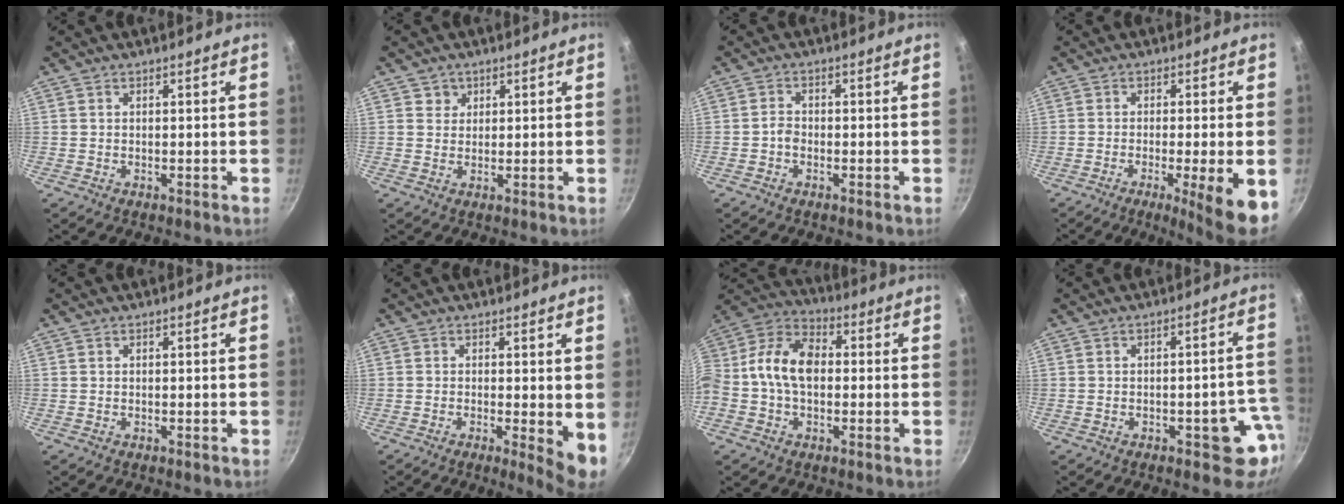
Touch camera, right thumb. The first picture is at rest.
{"total": 1.8, "force": [0.7, 1.7, 0.2], "torque": [0.008, 0.002, 0.009]}
{"total": 1.9, "force": [-0.8, 1.3, 1.0], "torque": [-0.015, 0.014, -0.019]}
{"total": 8.9, "force": [-2.9, 0.7, 8.4], "torque": [-0.124, 0.000, -0.041]}
{"total": 0.0}
{"total": 5.4, "force": [-0.2, 1.4, 5.2], "torque": [-0.065, -0.012, -0.004]}
{"total": 12.5, "force": [0.0, 8.9, 8.7], "torque": [-0.129, 0.035, -0.027]}
{"total": 6.9, "force": [-2.6, 3.5, 5.4], "torque": [-0.006, 0.028, -0.029]}